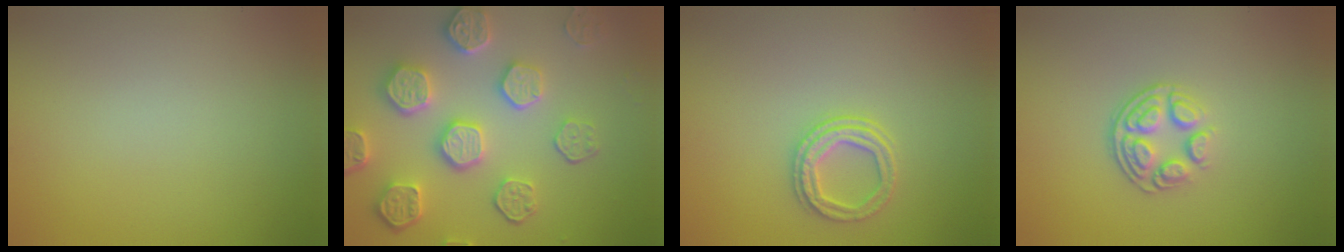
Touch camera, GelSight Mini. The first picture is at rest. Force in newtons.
{"total": 6.7, "press": 5.5, "slide": 3.8}
{"total": 2.5, "press": 2.3, "slide": 1.0}
{"total": 3.7, "press": 2.6, "slide": 2.6}